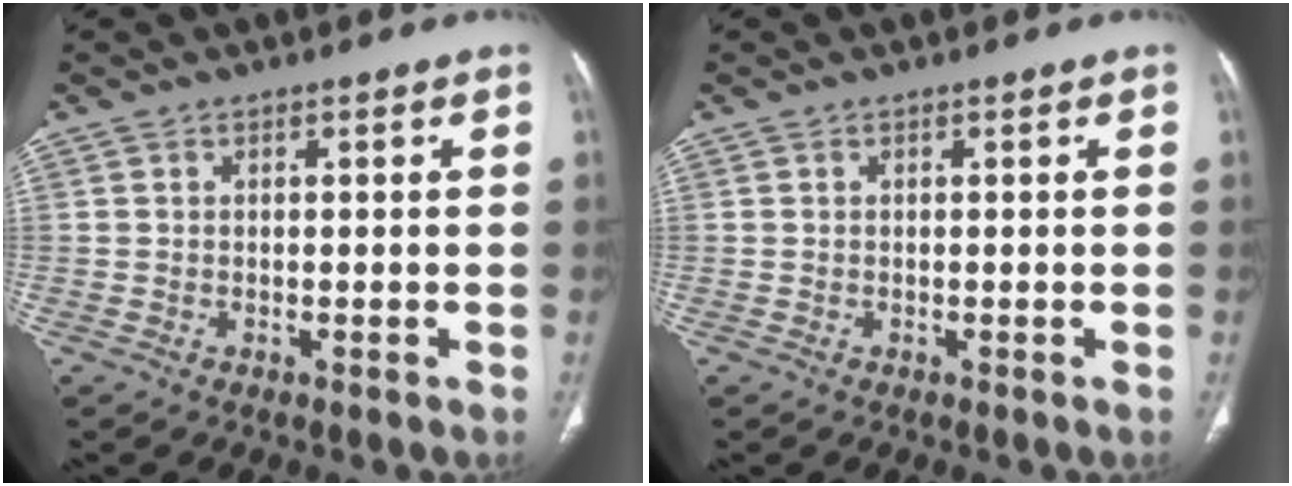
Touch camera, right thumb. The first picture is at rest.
{"total": 0.0}